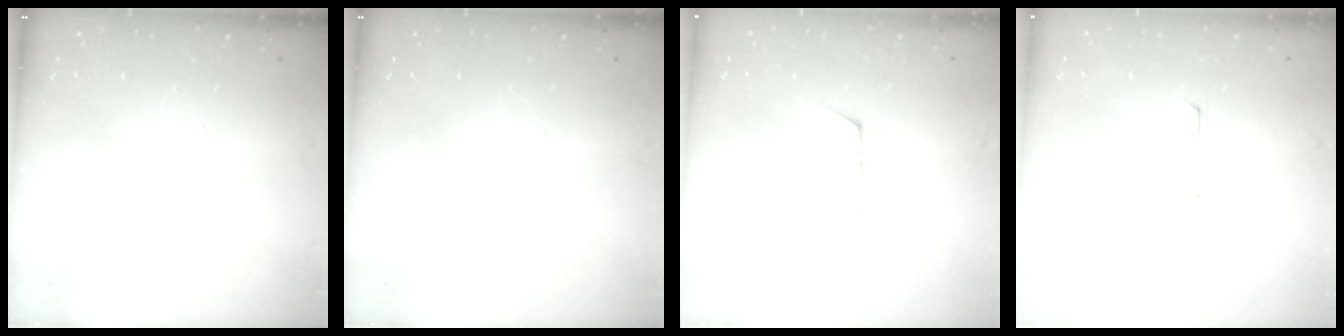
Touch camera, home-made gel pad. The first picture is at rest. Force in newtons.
{"total": 0.0}
{"total": 7.8, "press": 7.8, "slide": 0.4}
{"total": 5.9, "press": 5.9, "slide": 0.4}